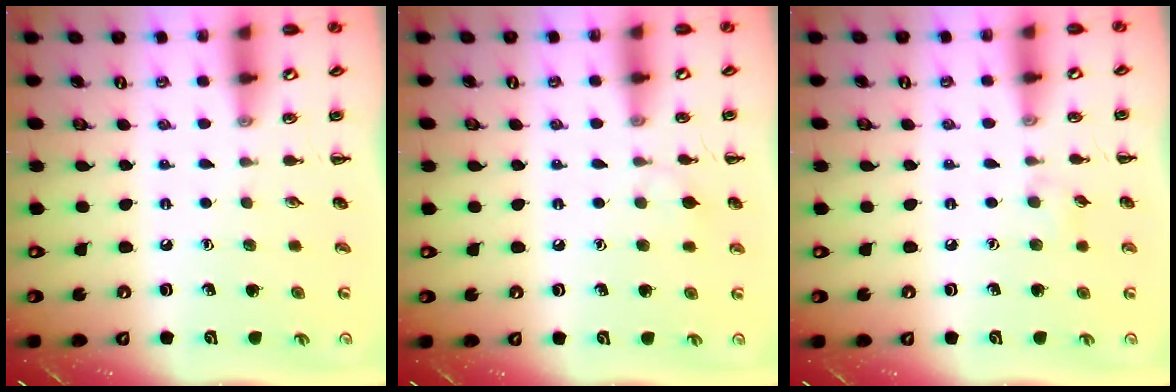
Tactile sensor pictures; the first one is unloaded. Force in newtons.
{"total": 5.1, "press": 4.8, "slide": 1.7}
{"total": 4.7, "press": 4.4, "slide": 1.7}